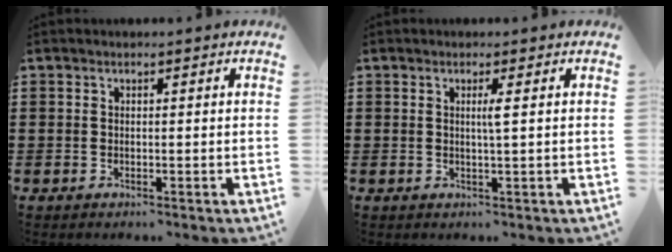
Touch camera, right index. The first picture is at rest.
{"total": 1.6, "force": [0.3, -0.3, 1.5], "torque": [-0.028, -0.006, 0.003]}